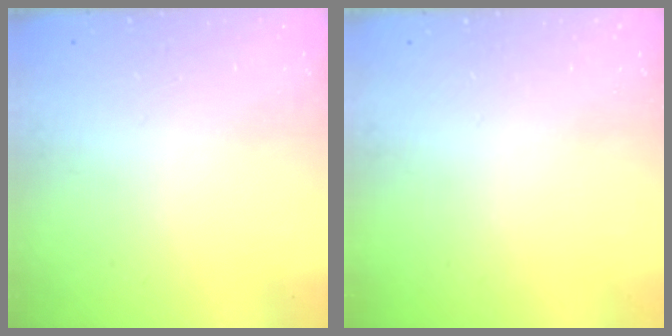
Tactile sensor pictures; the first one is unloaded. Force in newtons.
{"total": 0.0}